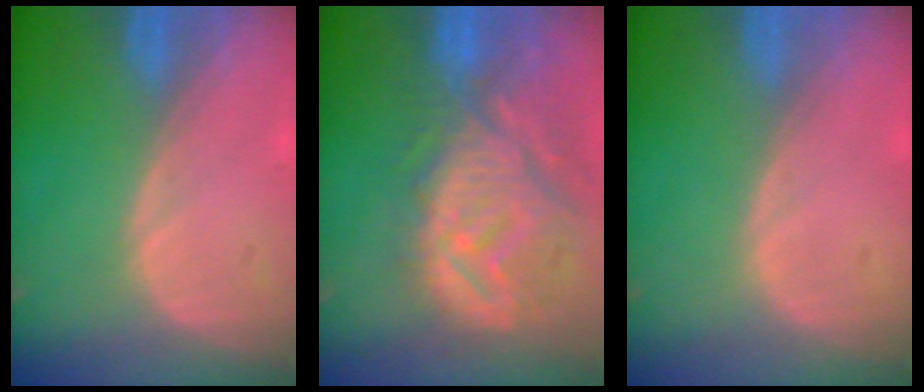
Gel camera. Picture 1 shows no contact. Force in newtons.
{"total": 12.7, "press": 11.1, "slide": 6.0}
{"total": 0.0}